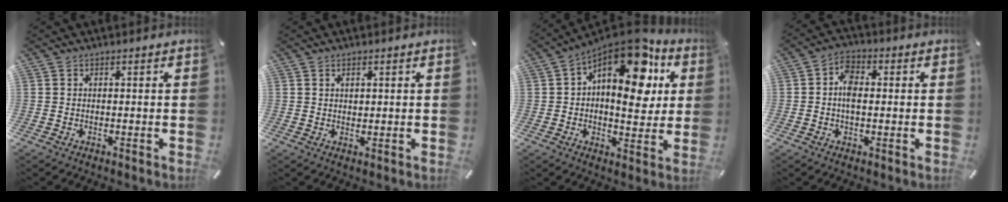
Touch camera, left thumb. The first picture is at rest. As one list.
[{"total": 1.3, "force": [0.6, 0.8, 0.8], "torque": [-0.017, 0.002, 0.011]}, {"total": 16.7, "force": [8.3, 8.2, 12.0], "torque": [-0.175, -0.063, 0.141]}, {"total": 5.3, "force": [-0.1, 3.4, 4.1], "torque": [-0.075, 0.005, -0.005]}]